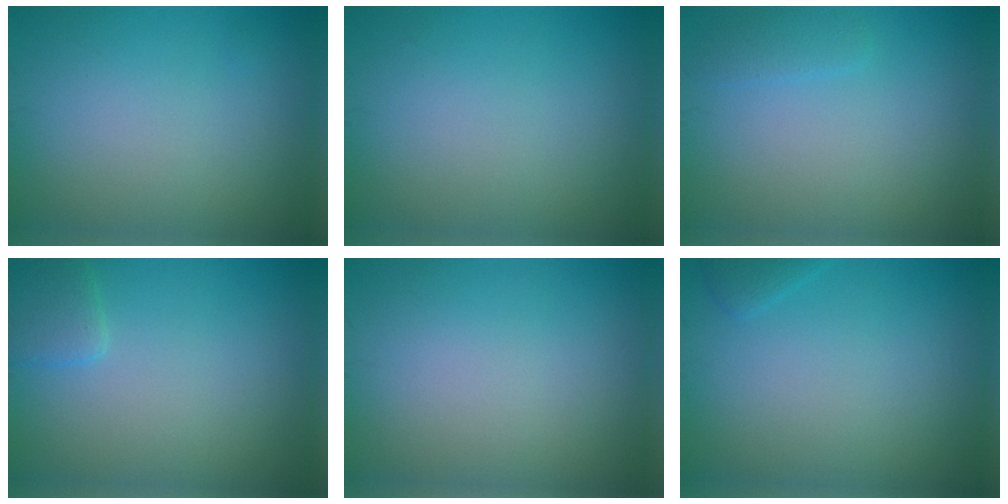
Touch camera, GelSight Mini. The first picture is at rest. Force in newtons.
{"total": 0.0}
{"total": 1.2, "press": 1.2, "slide": 0.2}
{"total": 1.7, "press": 1.7, "slide": 0.1}
{"total": 0.0}
{"total": 0.9, "press": 0.9, "slide": 0.1}